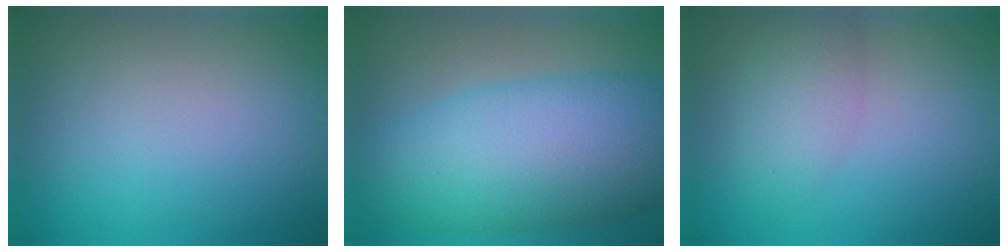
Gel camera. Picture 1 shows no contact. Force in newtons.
{"total": 10.7, "press": 10.7, "slide": 0.4}
{"total": 3.0, "press": 3.0, "slide": 0.0}